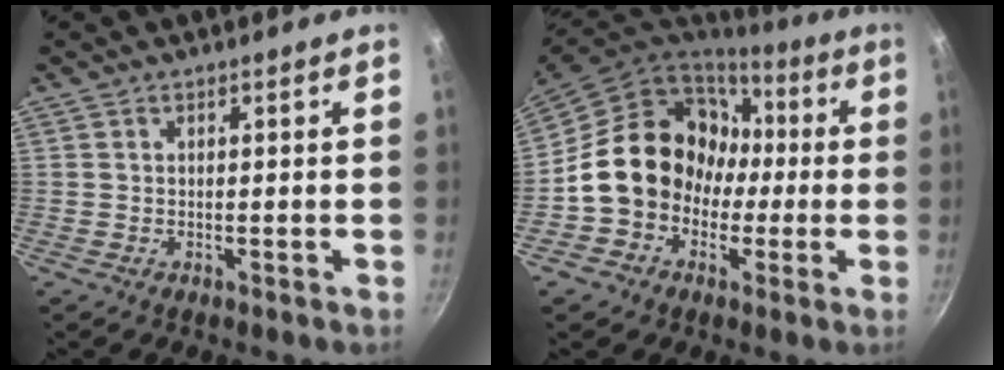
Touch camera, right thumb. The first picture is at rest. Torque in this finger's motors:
{"motor_torque": [1.21, 3.38, 1.30, -0.91, 0.62]}